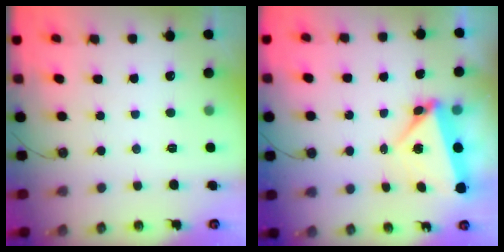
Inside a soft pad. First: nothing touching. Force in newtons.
{"total": 5.6, "press": 5.2, "slide": 1.9}